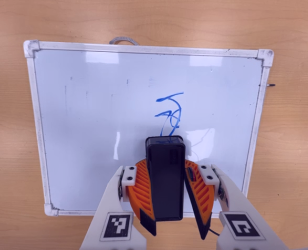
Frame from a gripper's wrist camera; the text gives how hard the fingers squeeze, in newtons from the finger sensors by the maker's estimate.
{"total": 9.4, "left": 9.9, "right": 8.8}